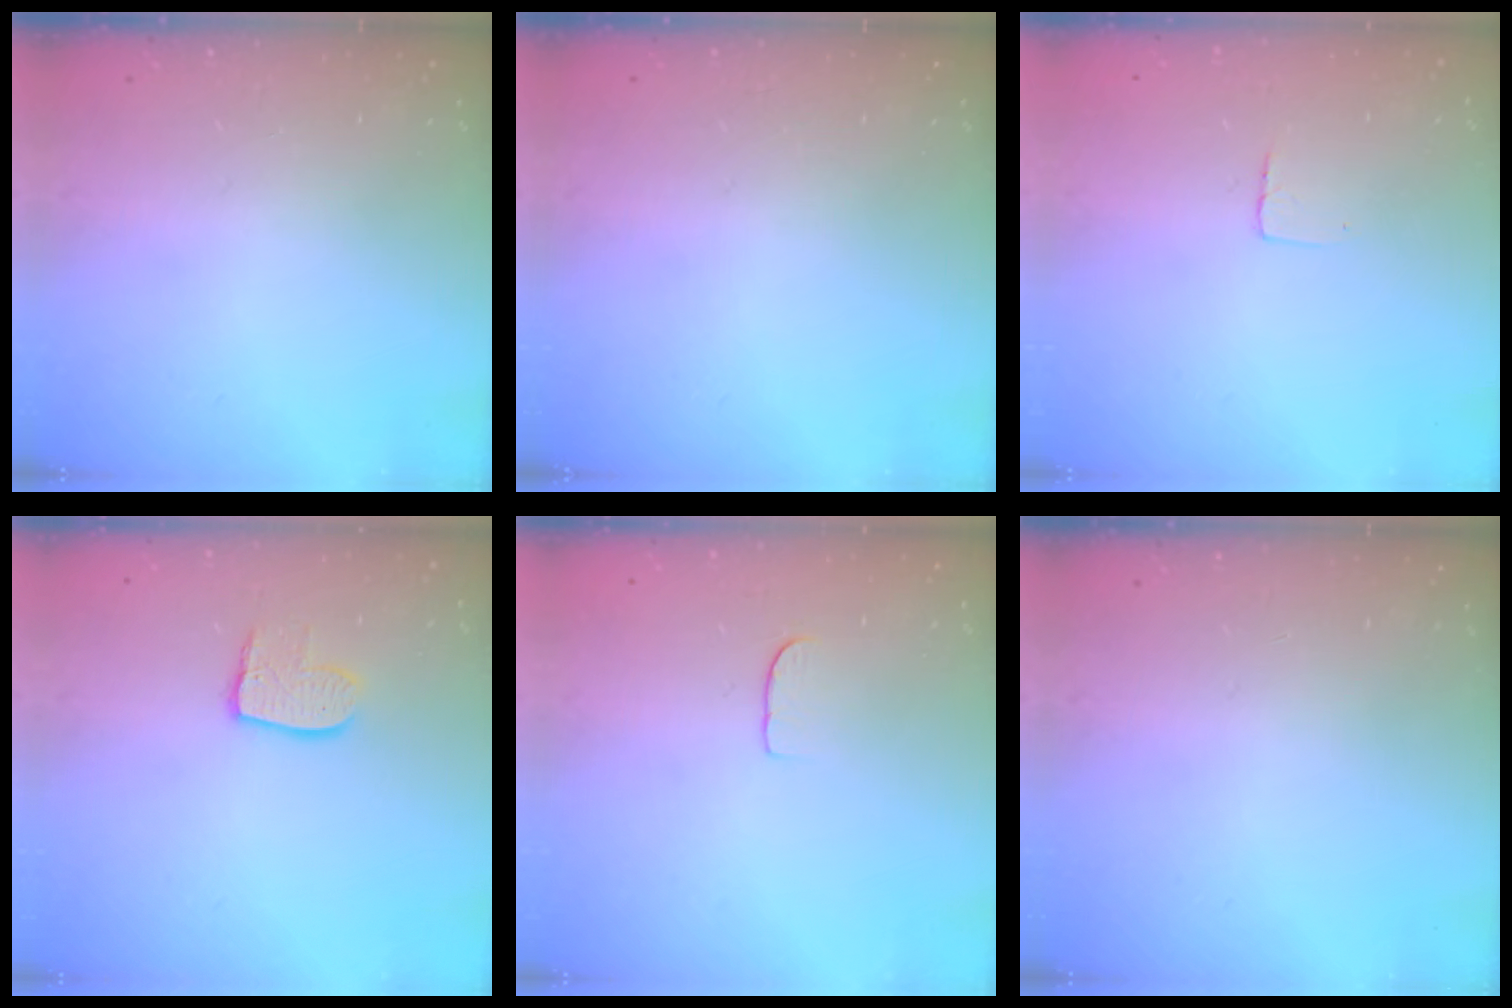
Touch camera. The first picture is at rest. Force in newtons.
{"total": 0.0}
{"total": 2.9, "press": 2.9, "slide": 0.2}
{"total": 8.7, "press": 8.6, "slide": 0.7}
{"total": 4.5, "press": 4.5, "slide": 0.3}
{"total": 0.0}